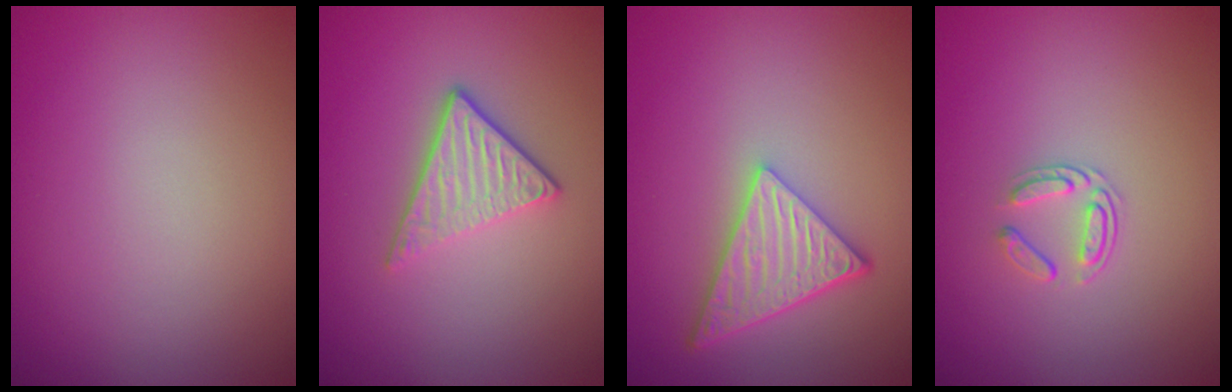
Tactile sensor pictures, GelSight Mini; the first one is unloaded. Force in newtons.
{"total": 3.4, "press": 2.8, "slide": 1.9}
{"total": 5.0, "press": 3.7, "slide": 3.3}
{"total": 1.6, "press": 1.0, "slide": 1.2}